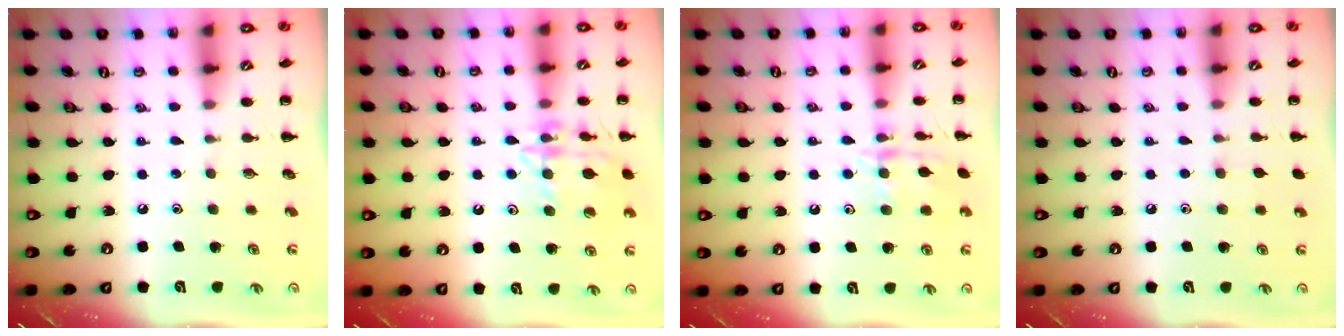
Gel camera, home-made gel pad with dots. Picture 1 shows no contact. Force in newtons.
{"total": 14.9, "press": 14.8, "slide": 1.2}
{"total": 12.0, "press": 12.0, "slide": 0.6}
{"total": 3.7, "press": 3.3, "slide": 1.7}